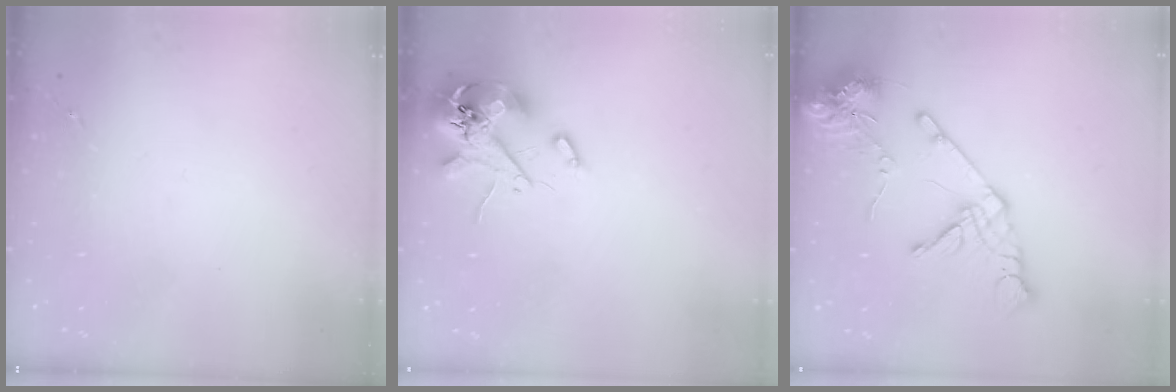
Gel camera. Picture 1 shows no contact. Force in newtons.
{"total": 12.7, "press": 12.6, "slide": 1.9}
{"total": 15.5, "press": 15.3, "slide": 2.3}